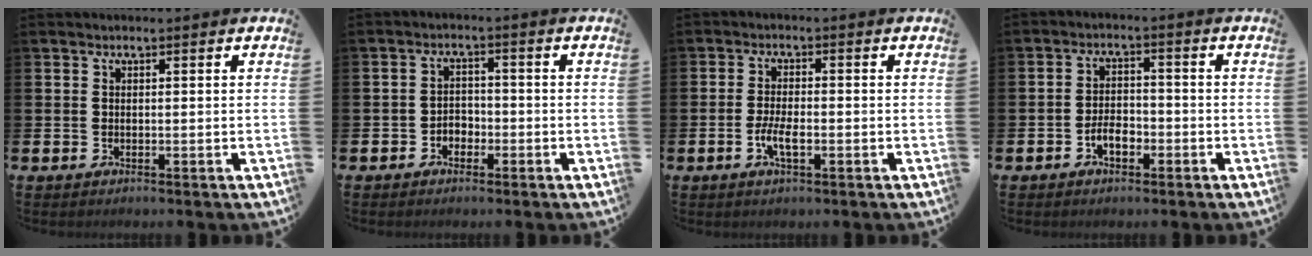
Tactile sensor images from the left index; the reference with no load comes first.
{"total": 2.4, "force": [-1.5, 1.8, 0.7], "torque": [-0.016, 0.007, -0.034]}
{"total": 3.3, "force": [-1.1, 1.2, 2.9], "torque": [-0.055, 0.001, -0.022]}
{"total": 3.2, "force": [-1.5, 1.7, 2.2], "torque": [-0.040, 0.006, -0.030]}